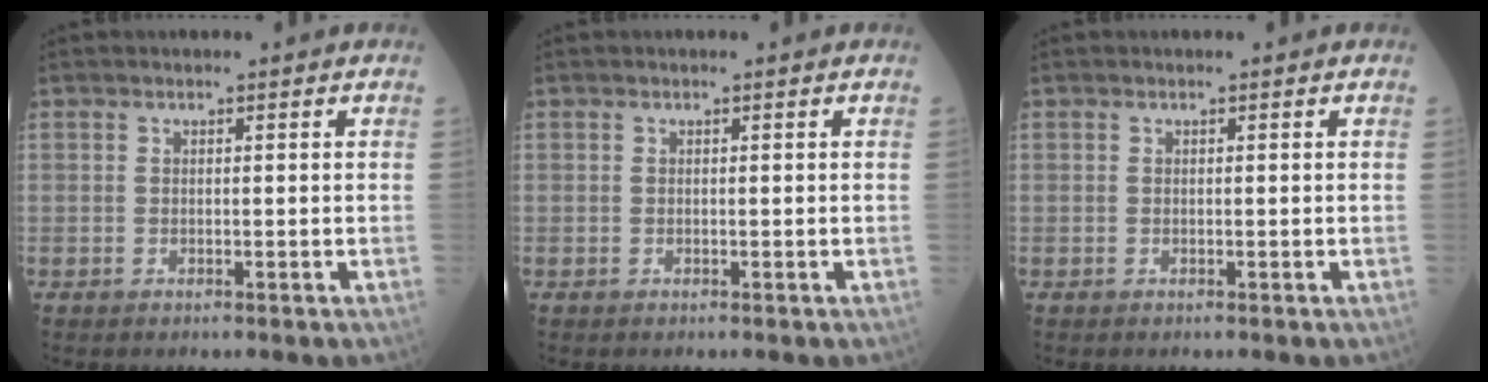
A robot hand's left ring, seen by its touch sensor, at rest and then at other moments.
{"total": 0.0}
{"total": 0.0}